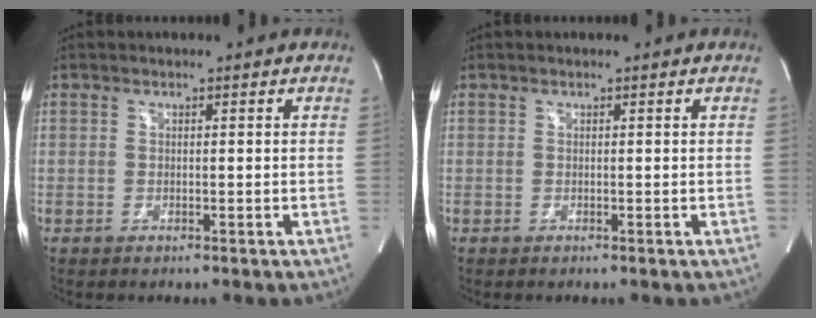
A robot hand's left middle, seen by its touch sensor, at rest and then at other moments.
{"total": 0.0}